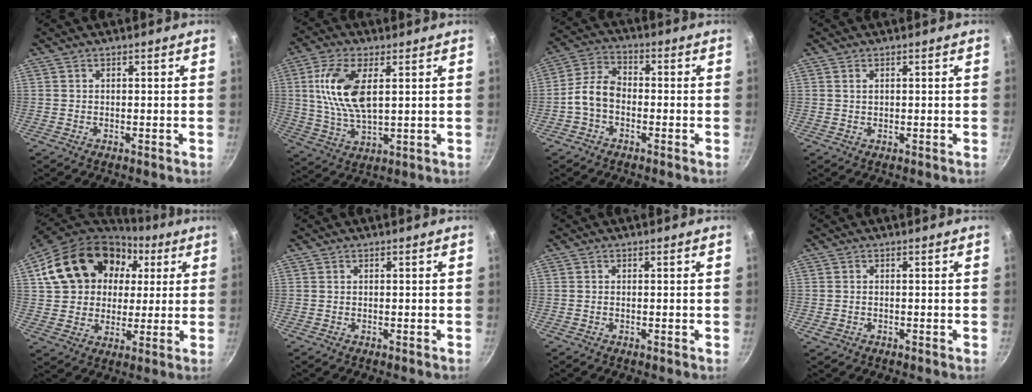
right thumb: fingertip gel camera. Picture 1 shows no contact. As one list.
[{"total": 12.2, "force": [2.9, 5.6, 10.4], "torque": [-0.203, -0.007, 0.058]}, {"total": 7.5, "force": [-2.1, 5.0, 5.2], "torque": [-0.096, 0.035, -0.057]}, {"total": 1.0, "force": [0.4, 0.6, 0.6], "torque": [-0.009, 0.002, 0.007]}, {"total": 22.9, "force": [6.9, 17.6, 12.8], "torque": [-0.217, 0.026, 0.120]}, {"total": 0.0}, {"total": 0.0}, {"total": 1.1, "force": [-0.4, 0.9, 0.6], "torque": [-0.010, 0.001, -0.007]}]